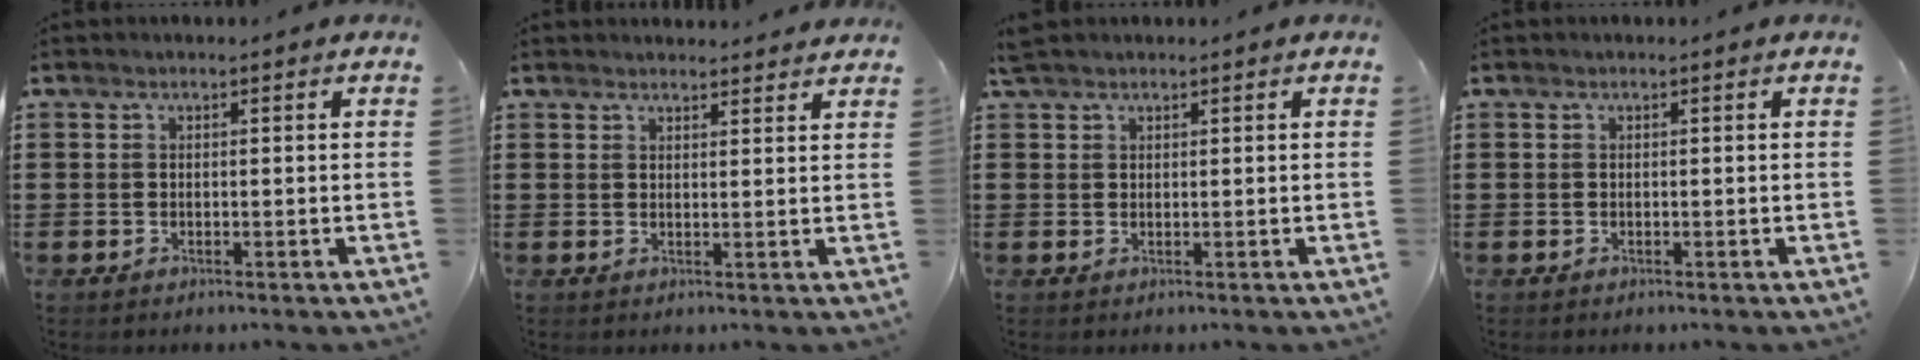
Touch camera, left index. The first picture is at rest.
{"total": 1.9, "force": [1.9, 0.1, 0.1], "torque": [-0.006, 0.001, 0.037]}
{"total": 1.3, "force": [1.1, 0.5, 0.5], "torque": [-0.013, 0.003, 0.021]}
{"total": 0.0}